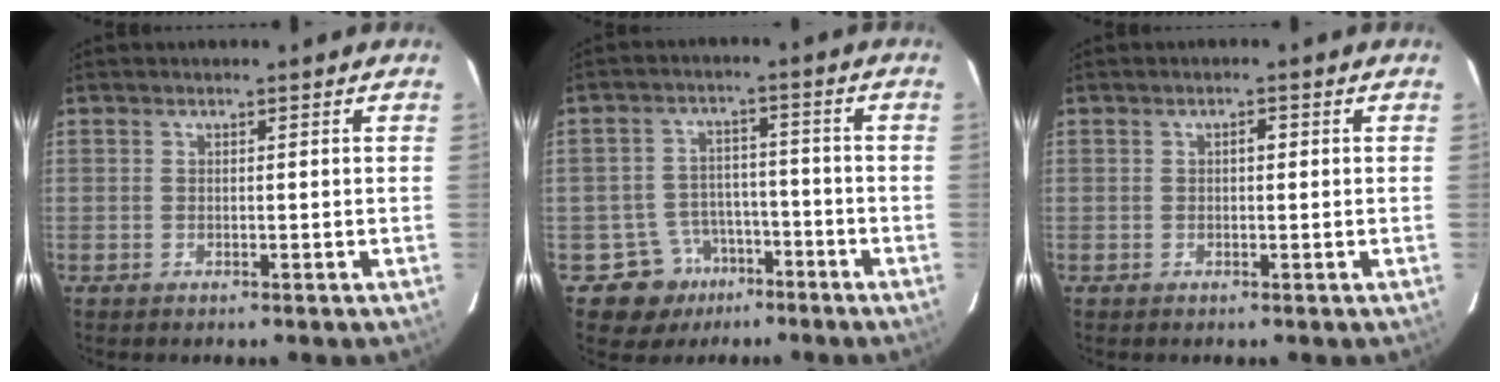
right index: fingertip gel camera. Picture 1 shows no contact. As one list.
[{"total": 7.2, "force": [-3.9, 6.1, 0.0], "torque": [0.008, 0.021, -0.053]}, {"total": 1.0, "force": [0.1, 0.5, 0.9], "torque": [-0.014, 0.003, 0.001]}]